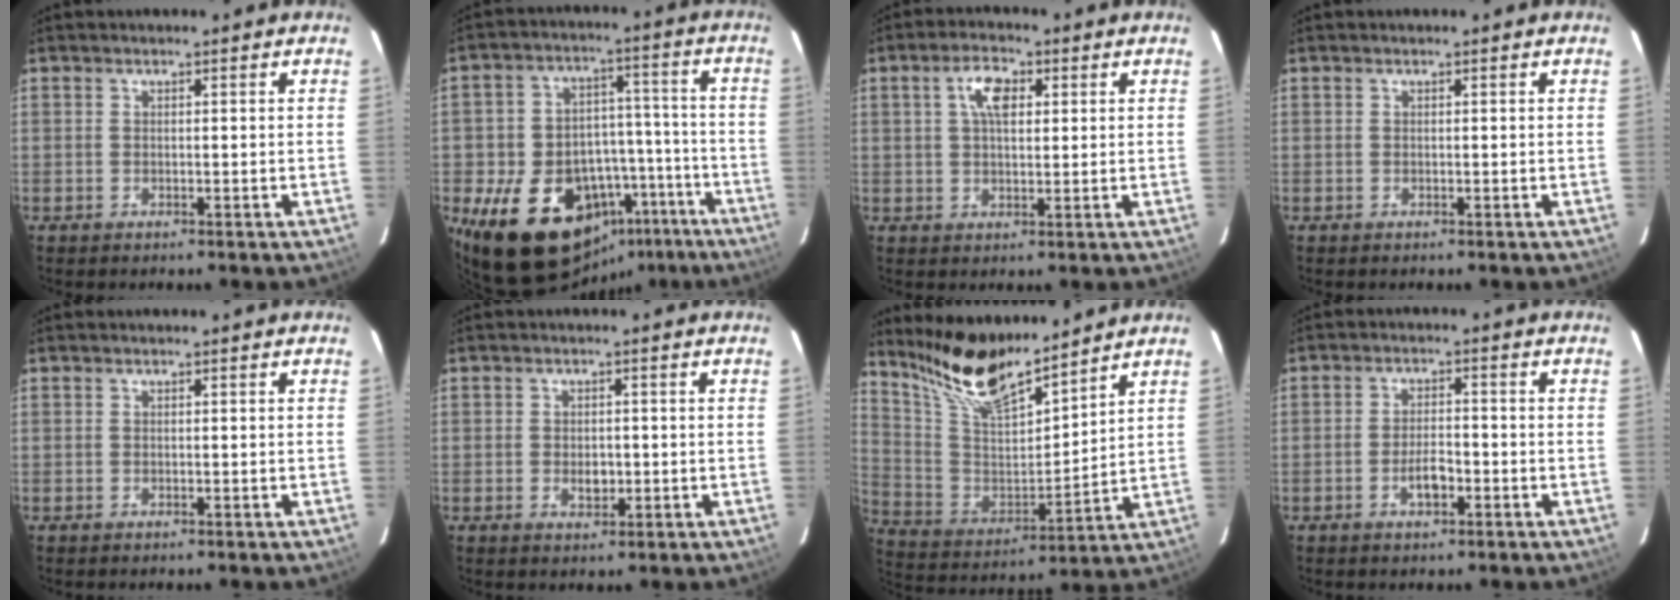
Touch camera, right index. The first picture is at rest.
{"total": 23.5, "force": [-13.8, 14.5, 12.3], "torque": [-0.231, 0.035, -0.176]}
{"total": 5.3, "force": [1.6, 2.7, 4.3], "torque": [-0.077, 0.015, 0.029]}
{"total": 0.0}
{"total": 0.0}
{"total": 3.1, "force": [-0.6, 2.1, 2.2], "torque": [-0.037, -0.001, -0.008]}
{"total": 15.8, "force": [13.1, 3.3, 8.2], "torque": [-0.168, -0.007, 0.257]}
{"total": 4.1, "force": [-1.9, 1.7, 3.2], "torque": [-0.064, 0.003, -0.032]}